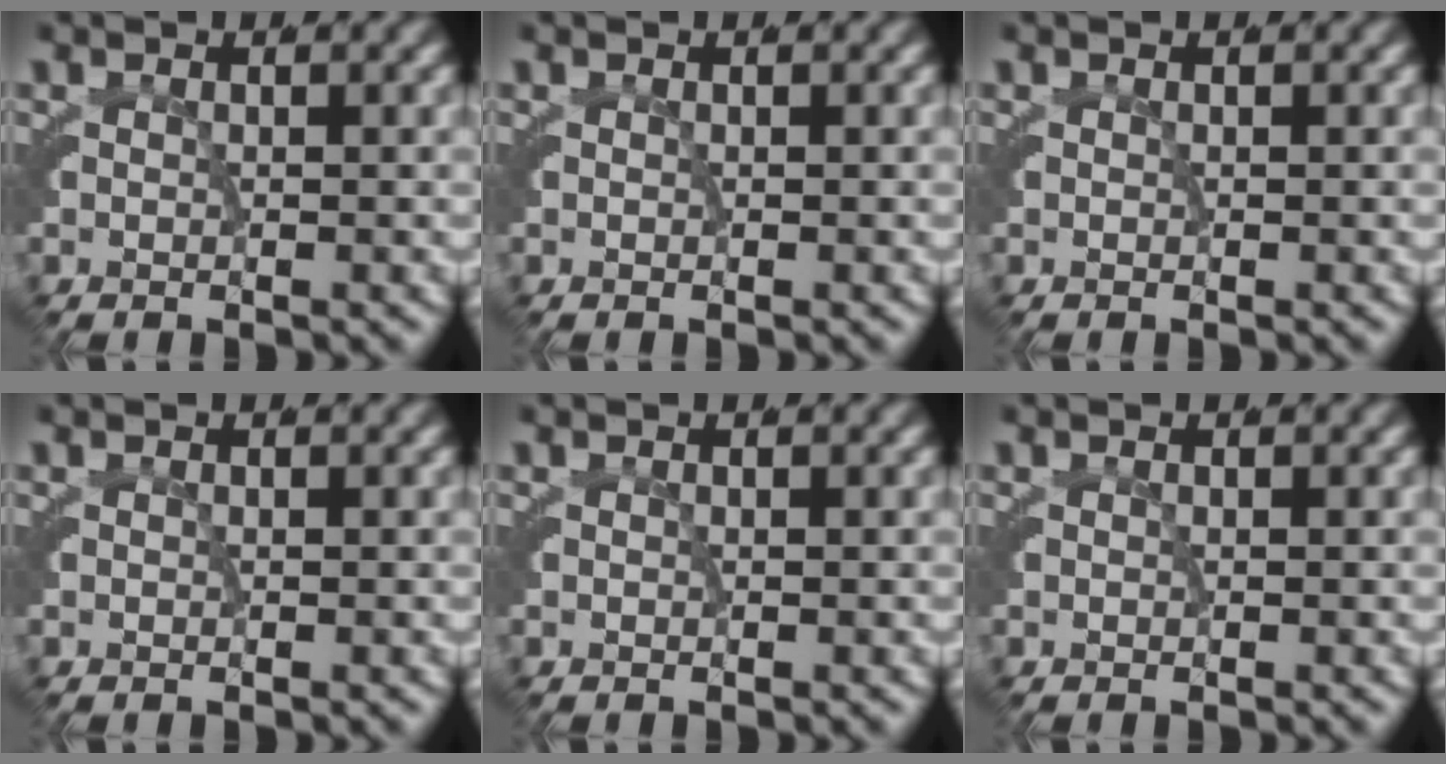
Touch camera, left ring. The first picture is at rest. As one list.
[{"total": 0.0}, {"total": 0.0}, {"total": 0.0}, {"total": 0.0}, {"total": 0.0}]